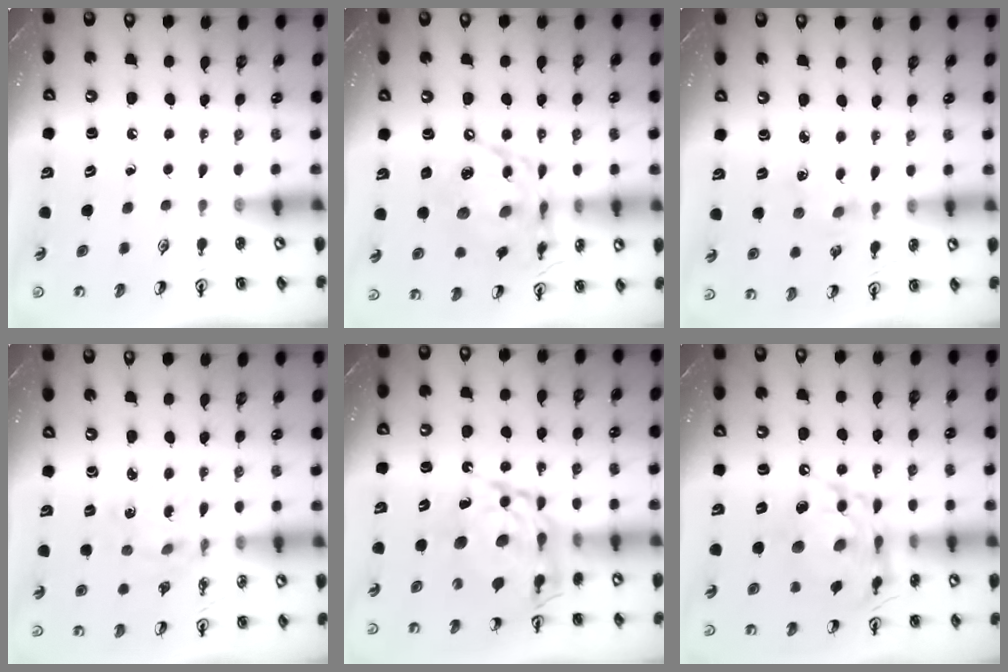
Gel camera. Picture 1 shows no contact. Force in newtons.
{"total": 16.2, "press": 16.2, "slide": 1.4}
{"total": 1.7, "press": 1.7, "slide": 0.3}
{"total": 1.0, "press": 0.9, "slide": 0.1}
{"total": 16.6, "press": 16.5, "slide": 2.1}
{"total": 14.0, "press": 13.9, "slide": 1.6}